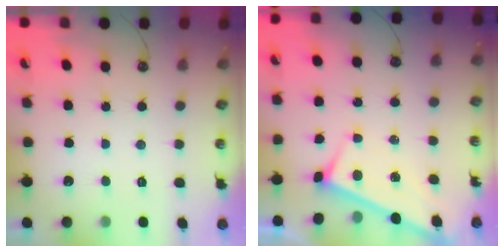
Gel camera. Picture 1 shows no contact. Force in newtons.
{"total": 3.0, "press": 3.0, "slide": 0.2}